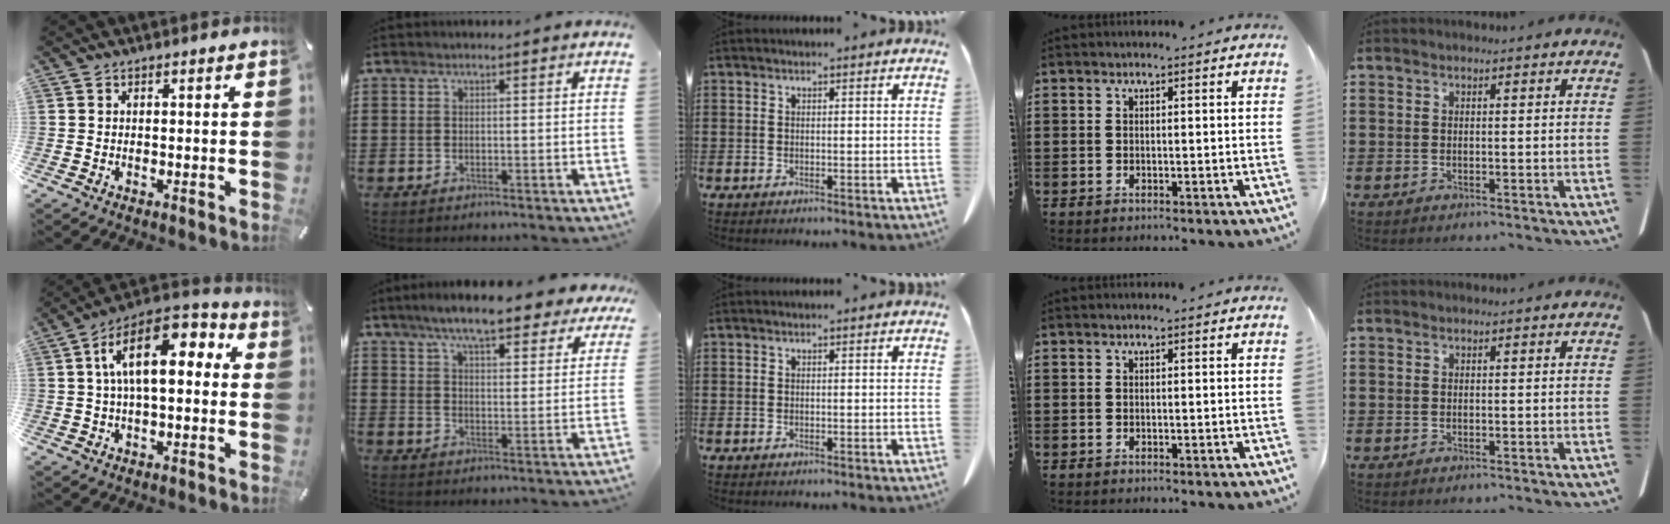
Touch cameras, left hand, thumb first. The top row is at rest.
{"thumb": {"total": 14.1, "force": [3.4, 6.8, 11.9], "torque": [-0.215, -0.011, 0.058]}, "index": {"total": 8.7, "force": [7.5, 1.2, 4.3], "torque": [-0.100, -0.021, 0.133]}}